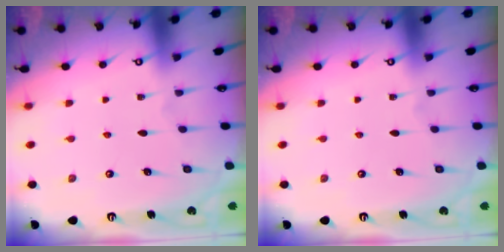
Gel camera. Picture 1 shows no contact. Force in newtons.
{"total": 0.0}